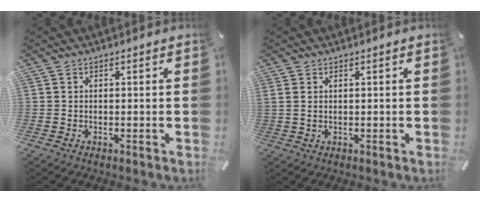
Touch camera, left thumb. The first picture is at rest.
{"total": 1.5, "force": [0.4, 0.2, 1.4], "torque": [-0.028, -0.002, 0.008]}